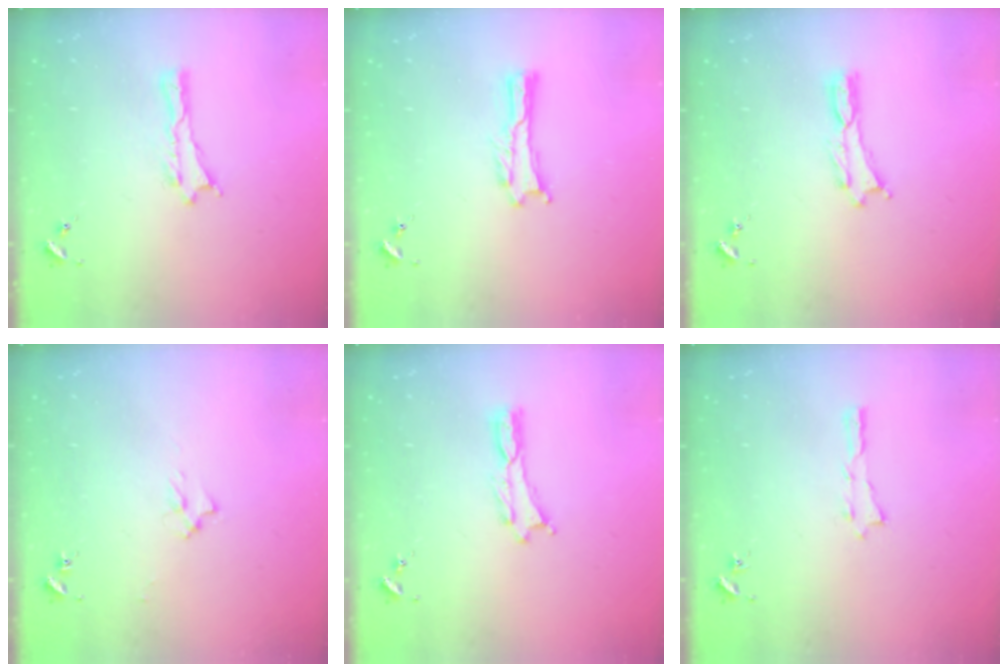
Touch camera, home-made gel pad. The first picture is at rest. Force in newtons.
{"total": 0.0}
{"total": 0.0}
{"total": 2.0, "press": 2.0, "slide": 0.3}
{"total": 0.0}
{"total": 0.0}